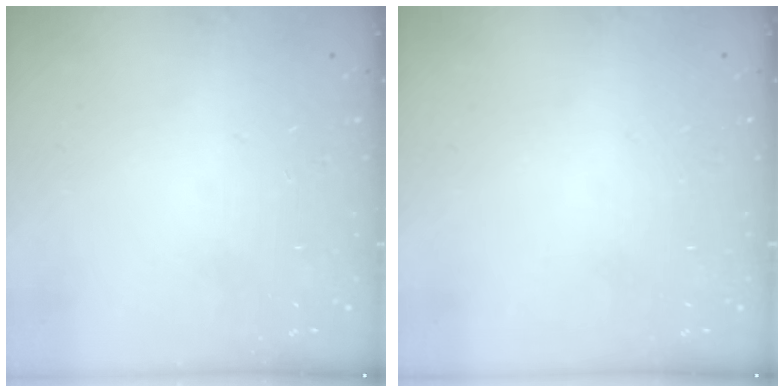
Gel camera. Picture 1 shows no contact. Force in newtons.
{"total": 0.0}